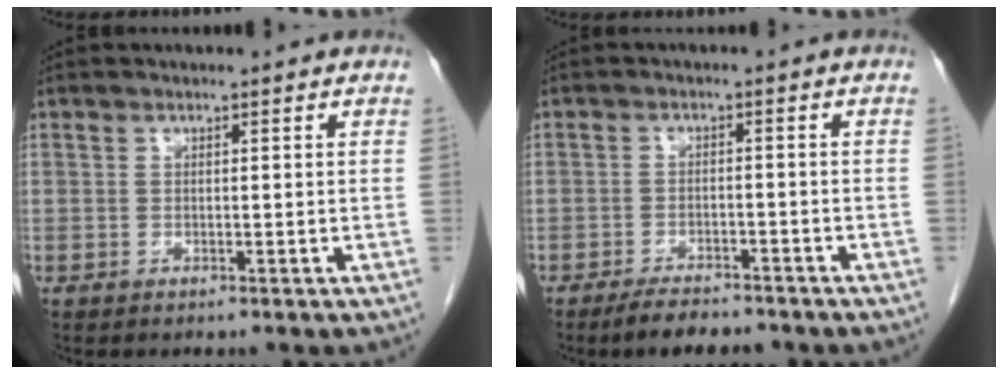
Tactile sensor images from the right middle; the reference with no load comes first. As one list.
[{"total": 5.3, "force": [-4.6, 1.5, 2.2], "torque": [-0.039, -0.007, -0.073]}]